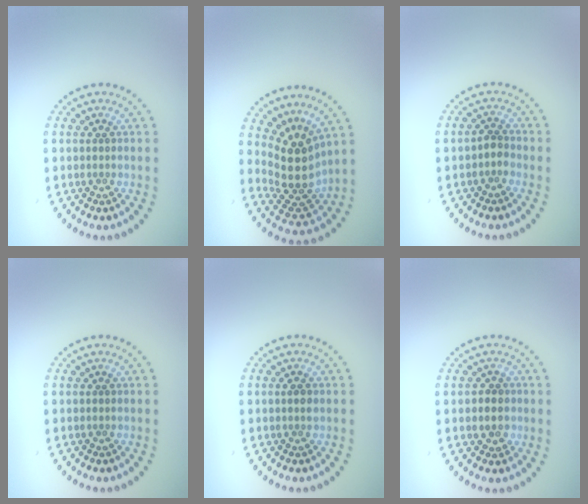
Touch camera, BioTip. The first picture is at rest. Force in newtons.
{"total": 4.8, "press": 3.6, "slide": 3.1}
{"total": 1.2, "press": 1.0, "slide": 0.6}
{"total": 0.0}
{"total": 0.9, "press": 0.8, "slide": 0.3}
{"total": 2.1, "press": 2.0, "slide": 0.6}